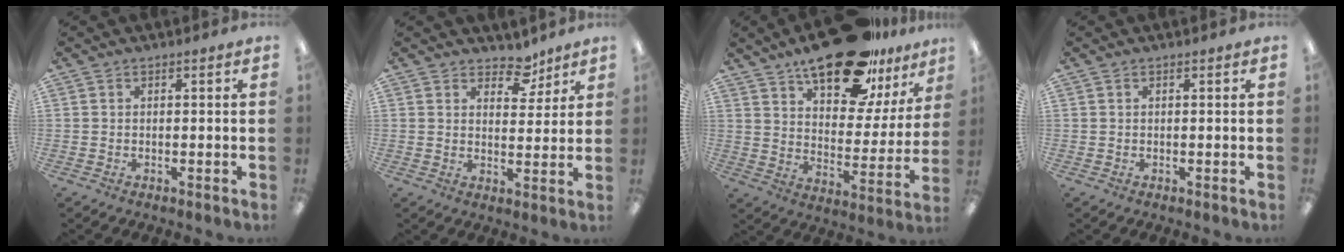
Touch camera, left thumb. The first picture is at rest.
{"total": 6.5, "force": [4.9, 3.6, 2.3], "torque": [-0.022, -0.028, 0.085]}
{"total": 22.0, "force": [16.2, 8.8, 12.1], "torque": [-0.184, -0.092, 0.274]}
{"total": 0.0}